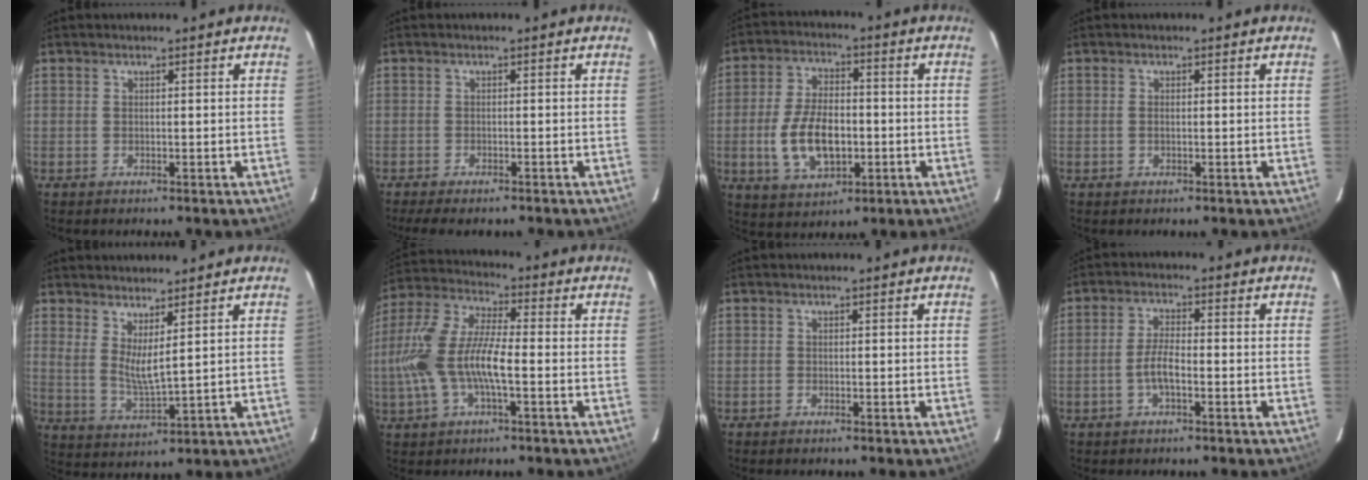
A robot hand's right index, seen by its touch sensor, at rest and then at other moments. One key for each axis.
{"total": 5.2, "fx": -4.3, "fy": 1.4, "fz": 2.6, "tx": -0.063, "ty": -0.019, "tz": -0.069}
{"total": 12.3, "fx": -2.5, "fy": 6.7, "fz": 10.0, "tx": -0.202, "ty": 0.004, "tz": -0.035}
{"total": 0.8, "fx": -0.1, "fy": 0.5, "fz": 0.6, "tx": -0.012, "ty": 0.001, "tz": -0.002}
{"total": 5.6, "fx": 3.5, "fy": 0.6, "fz": 4.4, "tx": -0.080, "ty": -0.018, "tz": 0.063}
{"total": 14.1, "fx": -2.9, "fy": 4.6, "fz": 13.1, "tx": -0.275, "ty": 0.003, "tz": -0.056}
{"total": 0.7, "fx": -0.6, "fy": 0.2, "fz": 0.1, "tx": -0.004, "ty": 0.000, "tz": -0.011}
{"total": 4.3, "fx": -1.6, "fy": 1.1, "fz": 3.8, "tx": -0.081, "ty": 0.006, "tz": -0.031}